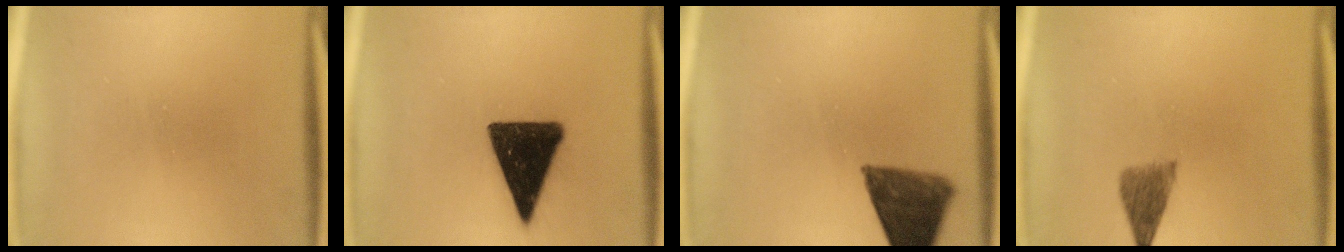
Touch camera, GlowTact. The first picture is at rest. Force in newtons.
{"total": 15.4}
{"total": 10.0}
{"total": 5.2}